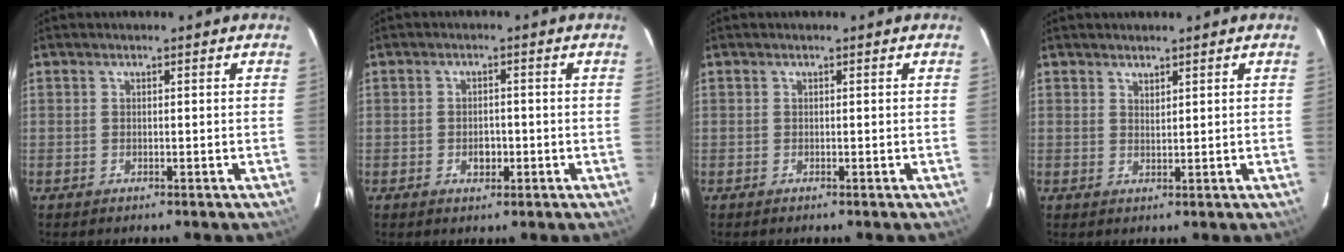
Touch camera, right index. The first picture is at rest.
{"total": 2.7, "force": [-0.9, 2.1, 1.6], "torque": [-0.026, 0.002, -0.010]}
{"total": 0.0}
{"total": 1.4, "force": [1.2, 0.4, 0.4], "torque": [-0.004, 0.000, 0.022]}